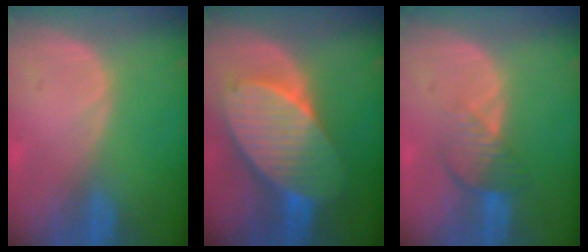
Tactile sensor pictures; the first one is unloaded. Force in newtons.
{"total": 10.9, "press": 10.9, "slide": 0.6}
{"total": 4.5, "press": 3.9, "slide": 2.3}